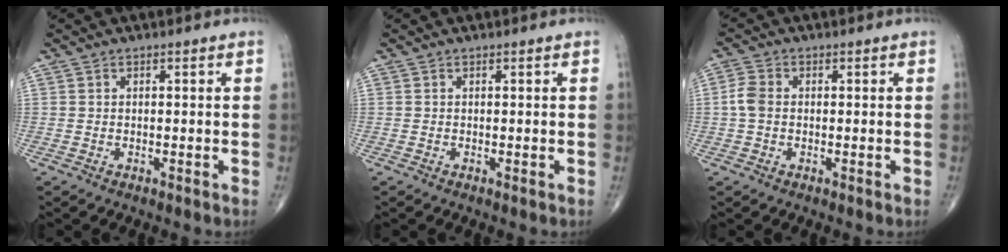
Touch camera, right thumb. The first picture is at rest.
{"total": 0.0}
{"total": 3.4, "force": [-0.1, 2.5, 2.4], "torque": [-0.055, 0.008, -0.010]}